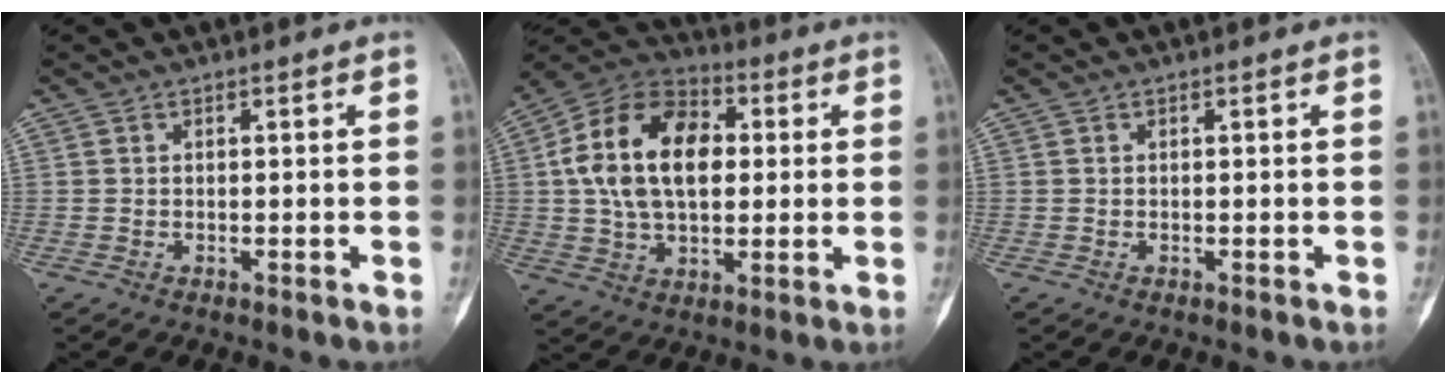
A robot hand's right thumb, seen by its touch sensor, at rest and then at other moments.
{"total": 18.9, "force": [2.7, 11.9, 14.4], "torque": [-0.236, 0.019, 0.042]}
{"total": 0.0}